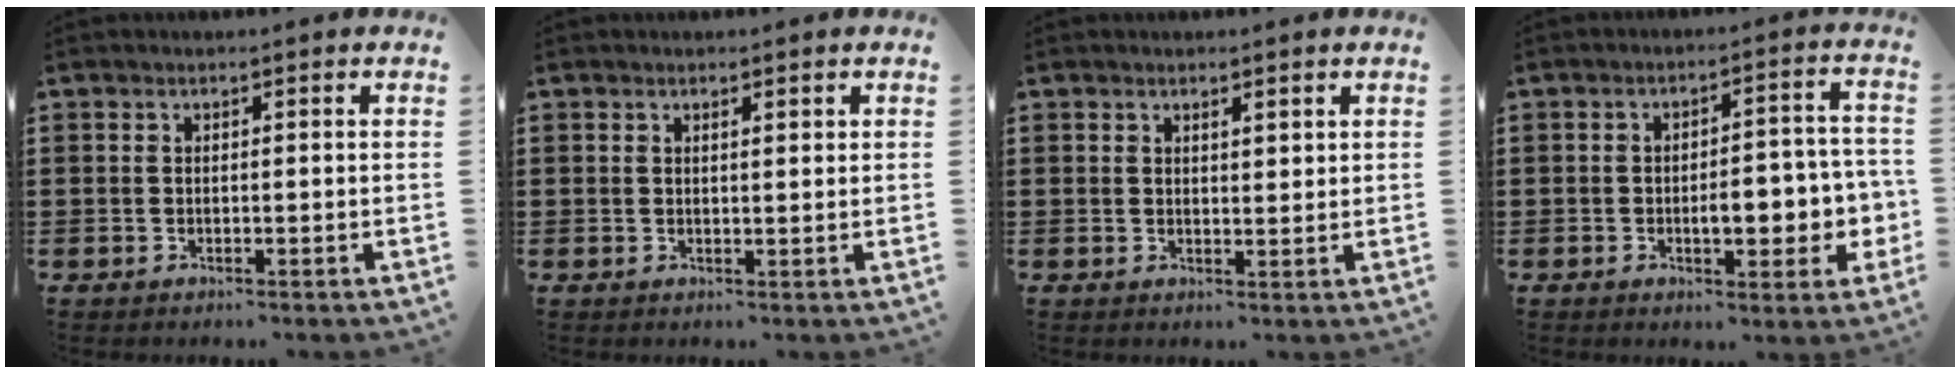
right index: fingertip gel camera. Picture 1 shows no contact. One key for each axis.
{"total": 1.0, "fx": 0.5, "fy": 0.2, "fz": 0.8, "tx": -0.016, "ty": 0.002, "tz": 0.009}
{"total": 1.4, "fx": 1.1, "fy": 0.4, "fz": 0.7, "tx": -0.014, "ty": 0.004, "tz": 0.019}
{"total": 6.9, "fx": -1.5, "fy": 2.9, "fz": 6.0, "tx": -0.071, "ty": -0.005, "tz": -0.033}